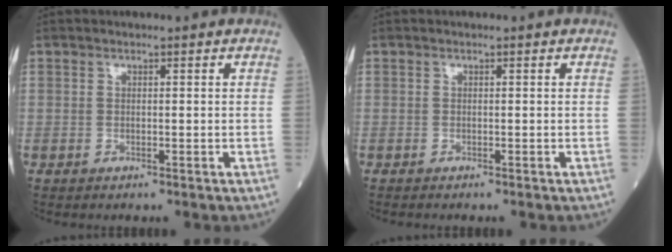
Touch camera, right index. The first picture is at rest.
{"total": 0.5, "force": [-0.5, 0.0, 0.1], "torque": [-0.002, -0.001, -0.012]}